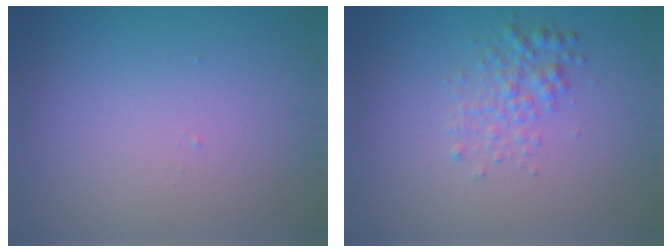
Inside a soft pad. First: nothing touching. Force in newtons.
{"total": 2.2, "press": 2.2, "slide": 0.0}